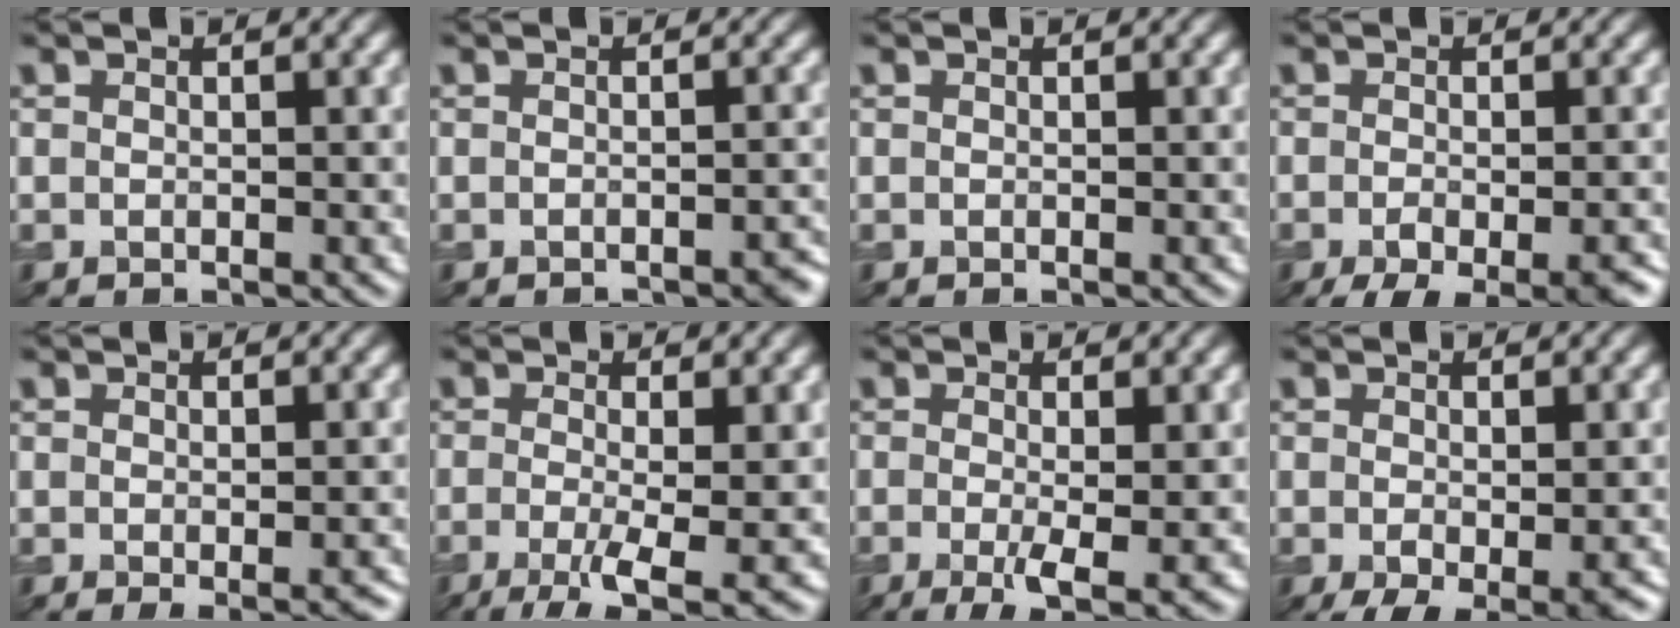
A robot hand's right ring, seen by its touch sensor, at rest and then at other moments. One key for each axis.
{"total": 1.9, "fx": -1.7, "fy": 0.3, "fz": 0.7, "tx": -0.002, "ty": 0.001, "tz": -0.018}
{"total": 0.0}
{"total": 6.8, "fx": -4.0, "fy": 2.3, "fz": 5.0, "tx": -0.074, "ty": -0.017, "tz": -0.057}
{"total": 1.9, "fx": -0.5, "fy": 0.4, "fz": 1.8, "tx": -0.022, "ty": -0.007, "tz": -0.006}
{"total": 6.2, "fx": -2.2, "fy": 1.7, "fz": 5.6, "tx": -0.097, "ty": -0.015, "tz": -0.038}
{"total": 4.3, "fx": -1.0, "fy": 1.0, "fz": 4.0, "tx": -0.077, "ty": -0.014, "tz": -0.017}
{"total": 4.0, "fx": -1.7, "fy": 1.5, "fz": 3.3, "tx": -0.054, "ty": -0.013, "tz": -0.021}